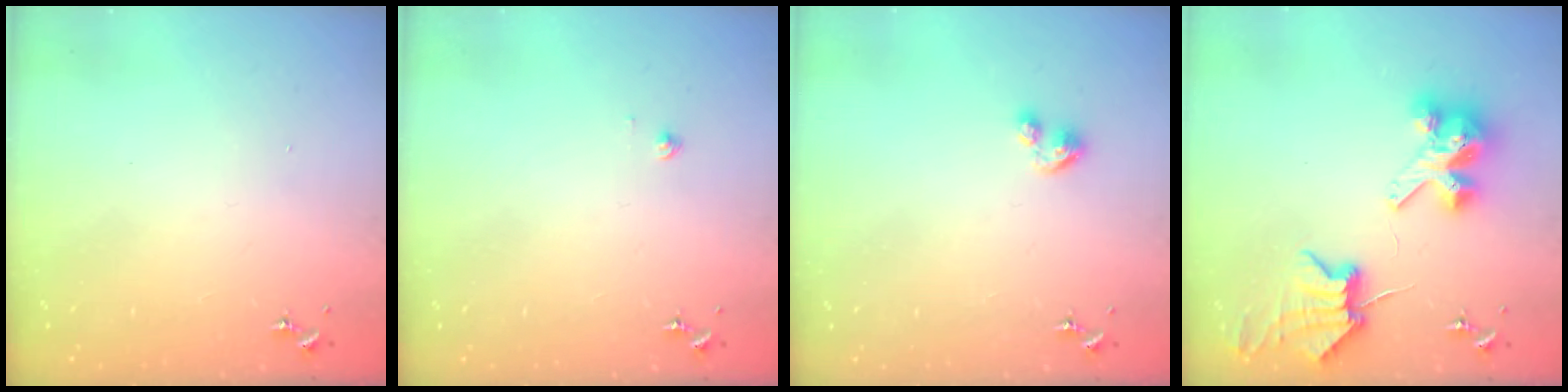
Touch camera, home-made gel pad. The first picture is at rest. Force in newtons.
{"total": 1.9, "press": 1.9, "slide": 0.1}
{"total": 5.2, "press": 5.2, "slide": 0.5}
{"total": 8.7, "press": 8.7, "slide": 1.2}